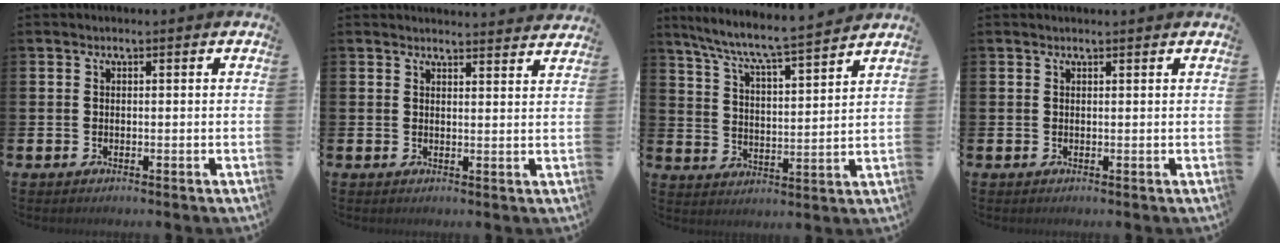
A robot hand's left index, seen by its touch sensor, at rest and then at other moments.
{"total": 2.8, "force": [2.8, -0.1, -0.2], "torque": [0.009, -0.022, 0.049]}
{"total": 7.5, "force": [7.0, -0.1, 2.5], "torque": [-0.082, -0.056, 0.118]}
{"total": 0.6, "force": [0.6, -0.1, 0.1], "torque": [0.009, -0.004, 0.010]}